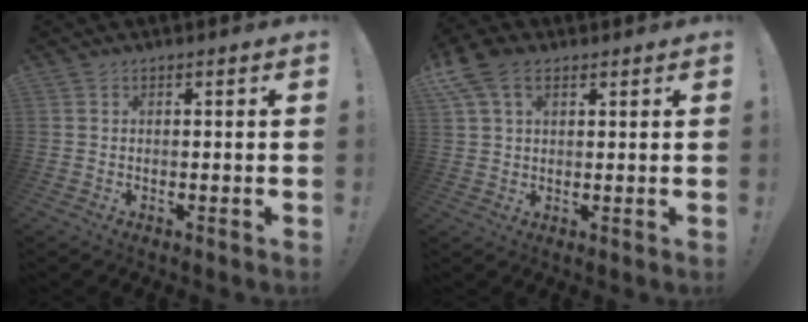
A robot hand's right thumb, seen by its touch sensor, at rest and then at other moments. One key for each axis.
{"total": 8.6, "fx": 4.2, "fy": 5.3, "fz": 5.3, "tx": -0.102, "ty": -0.003, "tz": 0.082}